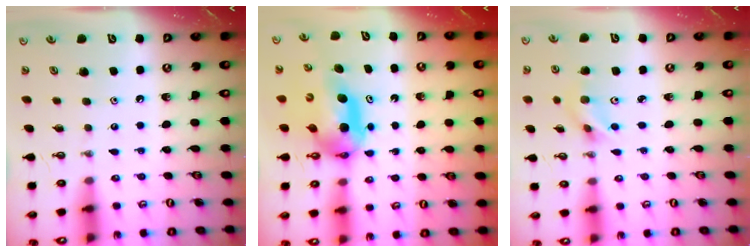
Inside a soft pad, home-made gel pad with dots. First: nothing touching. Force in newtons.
{"total": 8.1, "press": 8.0, "slide": 1.0}
{"total": 4.4, "press": 3.8, "slide": 2.2}